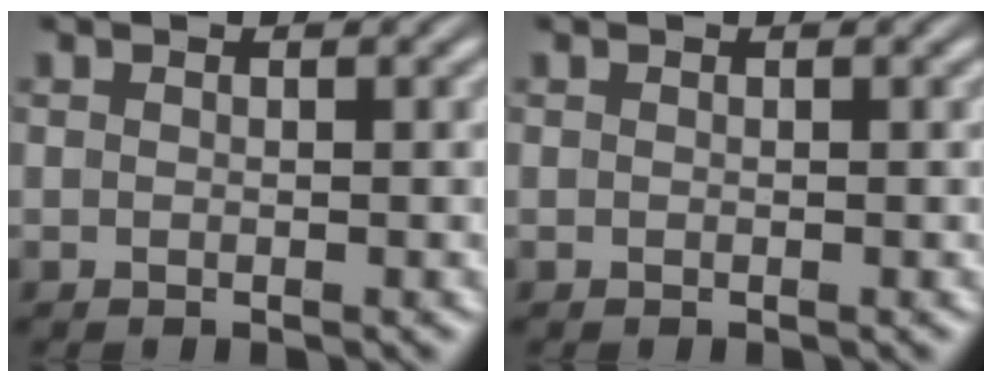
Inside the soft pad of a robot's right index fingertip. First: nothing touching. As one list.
[{"total": 0.0}]